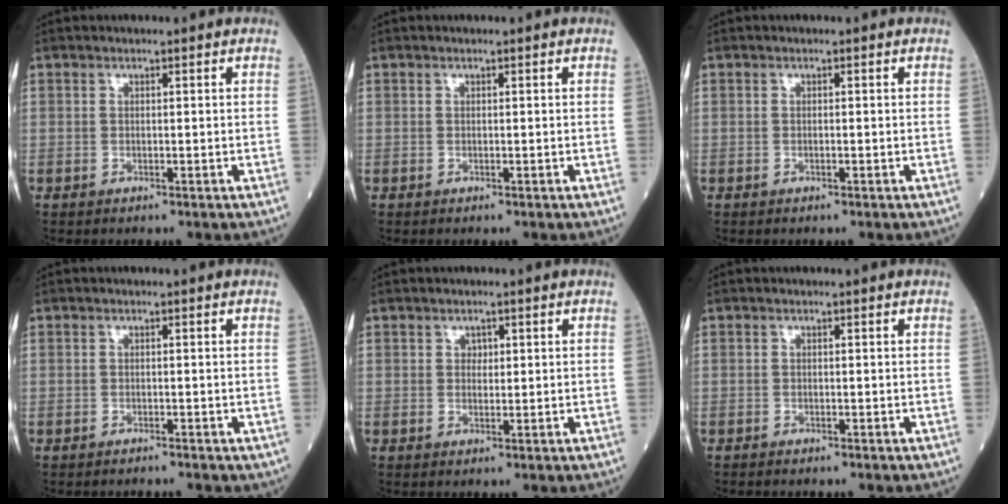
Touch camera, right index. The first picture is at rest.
{"total": 0.0}
{"total": 0.0}
{"total": 1.2, "force": [-1.2, 0.3, 0.2], "torque": [-0.005, -0.001, -0.015]}
{"total": 1.2, "force": [0.4, 0.9, 0.6], "torque": [-0.005, -0.001, 0.005]}
{"total": 0.7, "force": [-0.7, 0.0, 0.1], "torque": [-0.002, -0.001, -0.014]}